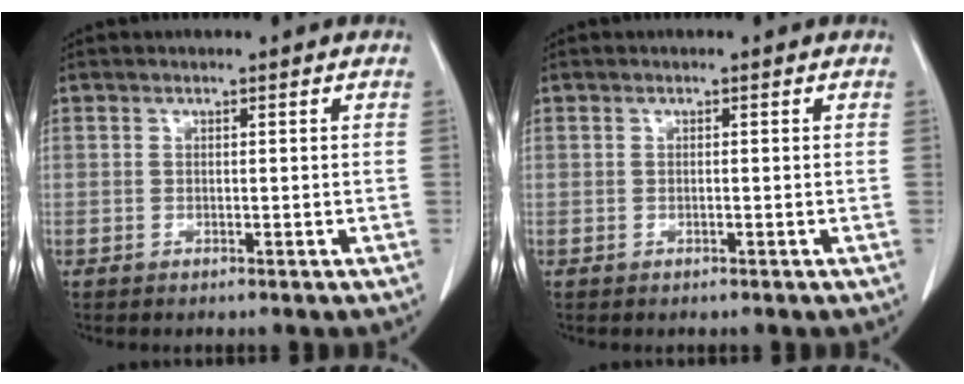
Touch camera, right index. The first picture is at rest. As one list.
[{"total": 0.0}]